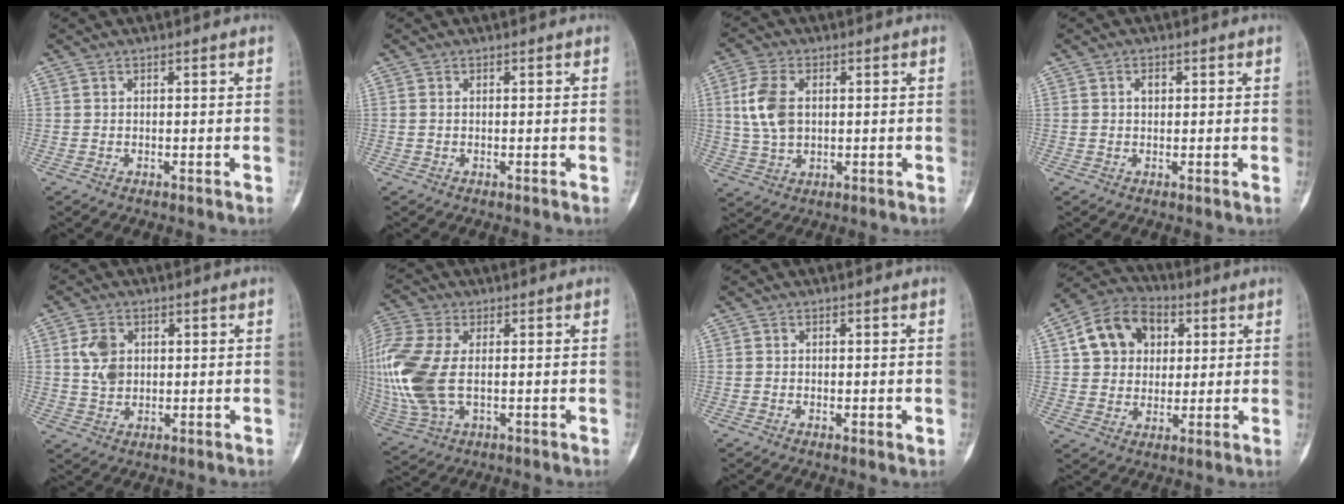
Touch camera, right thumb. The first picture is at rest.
{"total": 0.0}
{"total": 8.3, "force": [1.3, 5.2, 6.3], "torque": [-0.130, 0.001, 0.029]}
{"total": 1.5, "force": [0.4, 1.0, 1.0], "torque": [-0.014, 0.001, 0.005]}
{"total": 5.7, "force": [1.2, 4.4, 3.5], "torque": [-0.053, -0.007, 0.024]}
{"total": 16.5, "force": [0.4, 9.5, 13.5], "torque": [-0.351, -0.001, 0.014]}
{"total": 1.5, "force": [-0.2, 0.8, 1.2], "torque": [-0.017, -0.002, -0.005]}
{"total": 13.0, "force": [3.8, 10.3, 7.0], "torque": [-0.090, 0.004, 0.056]}